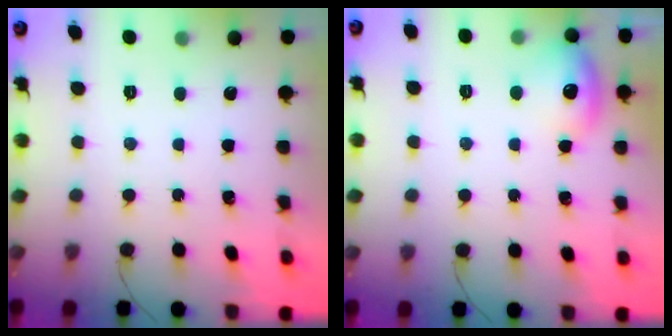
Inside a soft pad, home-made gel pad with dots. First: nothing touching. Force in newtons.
{"total": 9.5, "press": 9.4, "slide": 1.3}